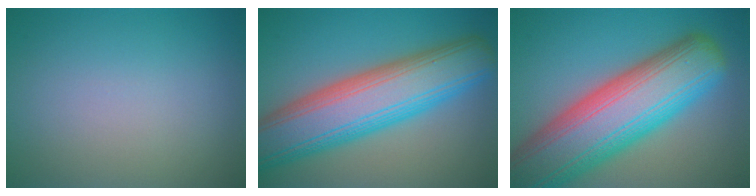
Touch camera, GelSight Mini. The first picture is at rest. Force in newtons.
{"total": 11.5, "press": 11.5, "slide": 0.3}
{"total": 14.4, "press": 14.4, "slide": 0.6}